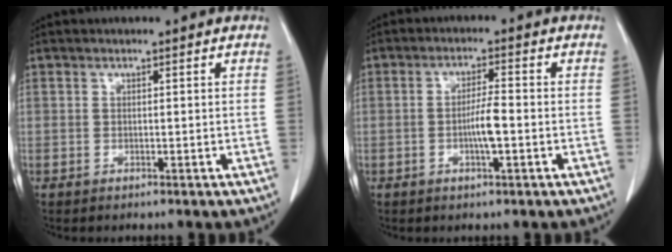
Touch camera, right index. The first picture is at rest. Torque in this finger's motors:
{"motor_torque": [0.66, 0.07, 0.15, 0.05]}